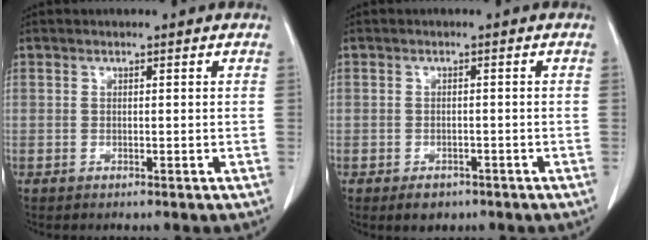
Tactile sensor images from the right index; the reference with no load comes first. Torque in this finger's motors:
{"motor_torque": [-0.63, -0.46, -0.35, -0.10]}